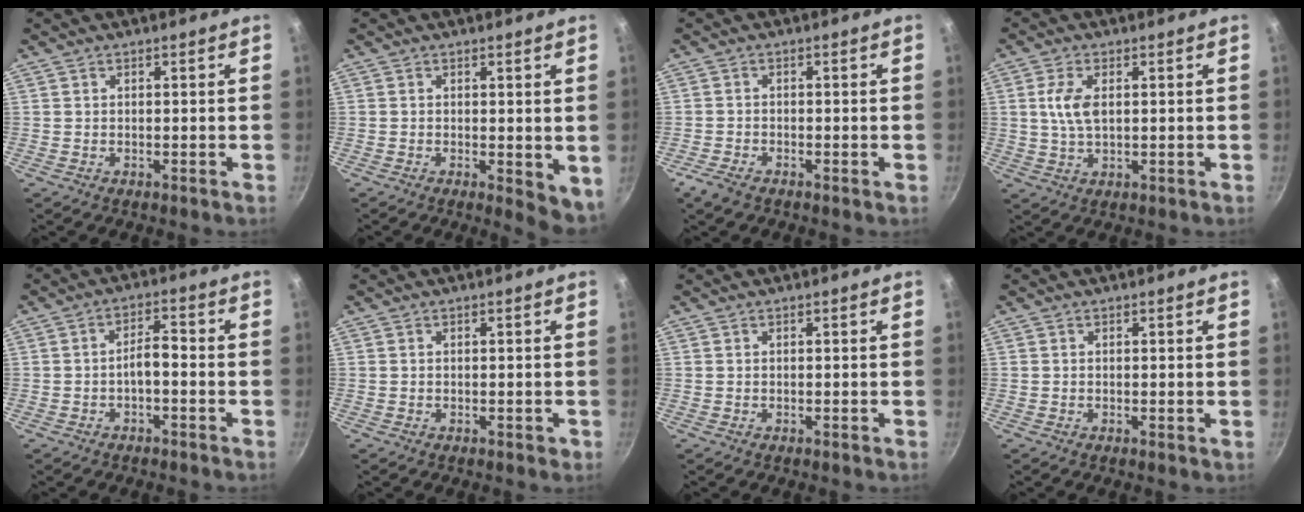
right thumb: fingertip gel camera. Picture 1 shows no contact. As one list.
[{"total": 5.2, "force": [-0.2, 2.4, 4.6], "torque": [-0.050, -0.006, 0.000]}, {"total": 3.0, "force": [-2.2, 1.2, 1.7], "torque": [-0.046, 0.008, -0.046]}, {"total": 5.7, "force": [1.1, 3.0, 4.8], "torque": [-0.092, 0.002, 0.020]}, {"total": 3.7, "force": [-1.6, 1.4, 3.1], "torque": [-0.050, 0.028, -0.026]}, {"total": 0.9, "force": [-0.2, 0.6, 0.6], "torque": [-0.004, 0.002, -0.002]}, {"total": 0.0}, {"total": 0.0}]